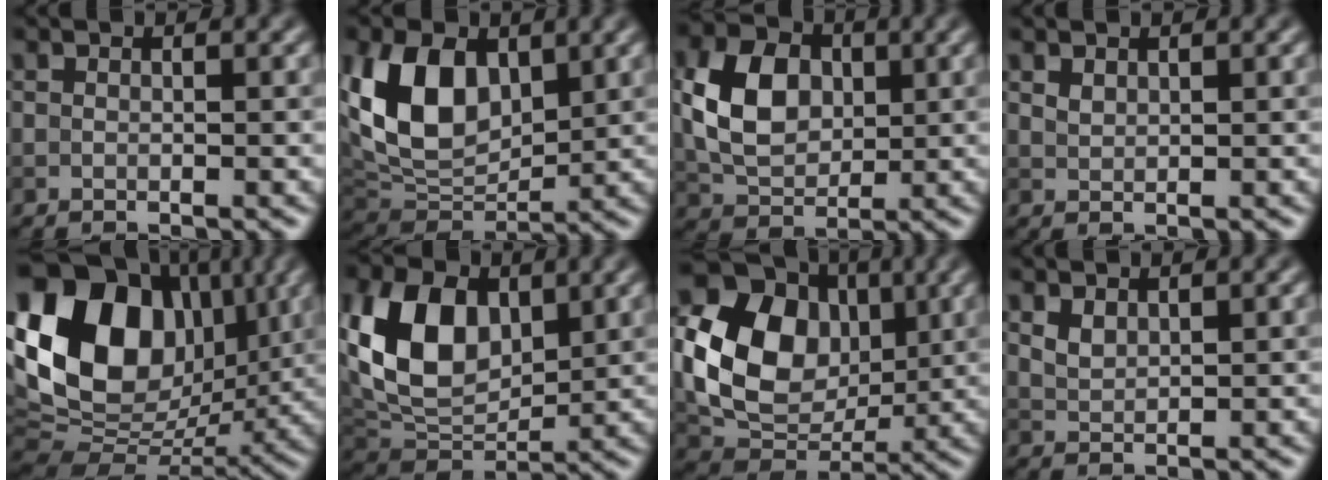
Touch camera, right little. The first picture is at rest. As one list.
[{"total": 9.6, "force": [2.6, 6.4, 6.8], "torque": [-0.149, -0.010, 0.048]}, {"total": 6.7, "force": [0.9, 4.9, 4.5], "torque": [-0.092, 0.007, 0.017]}, {"total": 0.9, "force": [0.7, 0.5, 0.3], "torque": [-0.012, 0.001, 0.018]}, {"total": 17.4, "force": [3.8, 12.4, 11.6], "torque": [-0.244, 0.022, 0.062]}, {"total": 9.6, "force": [2.4, 6.5, 6.6], "torque": [-0.147, -0.007, 0.045]}, {"total": 11.3, "force": [1.3, 8.7, 7.0], "torque": [-0.142, -0.001, 0.021]}, {"total": 1.4, "force": [1.0, 0.7, 0.7], "torque": [-0.020, 0.000, 0.026]}]